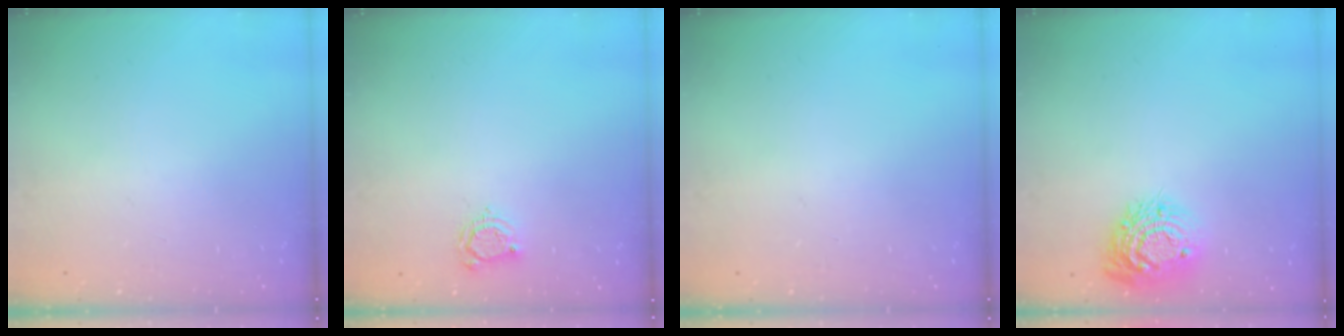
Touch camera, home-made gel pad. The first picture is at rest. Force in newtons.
{"total": 4.7, "press": 4.7, "slide": 0.5}
{"total": 0.0}
{"total": 13.2, "press": 13.2, "slide": 0.8}